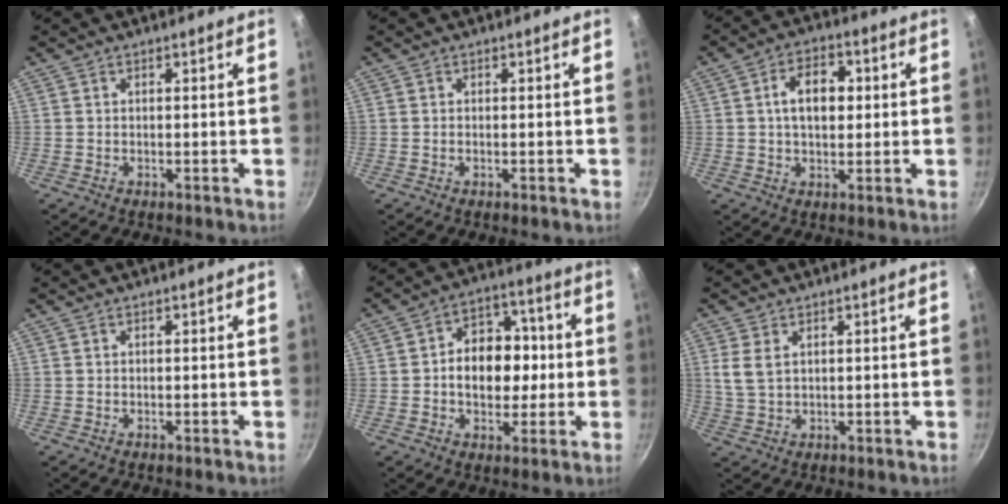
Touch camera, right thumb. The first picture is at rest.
{"total": 0.0}
{"total": 8.7, "force": [1.2, 5.6, 6.6], "torque": [-0.084, 0.012, 0.013]}
{"total": 0.0}
{"total": 12.8, "force": [0.0, 9.6, 8.5], "torque": [-0.076, 0.019, -0.010]}
{"total": 4.5, "force": [1.5, 2.7, 3.2], "torque": [-0.066, -0.004, 0.032]}